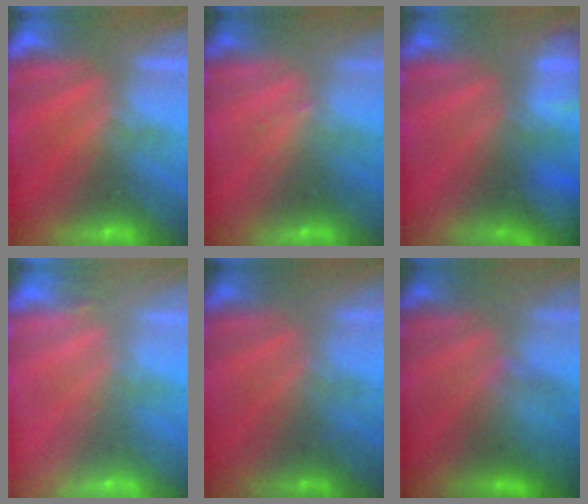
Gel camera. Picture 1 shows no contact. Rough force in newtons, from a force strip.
{"total": 1.3}
{"total": 5.9}
{"total": 2.2}
{"total": 1.8}
{"total": 3.4}